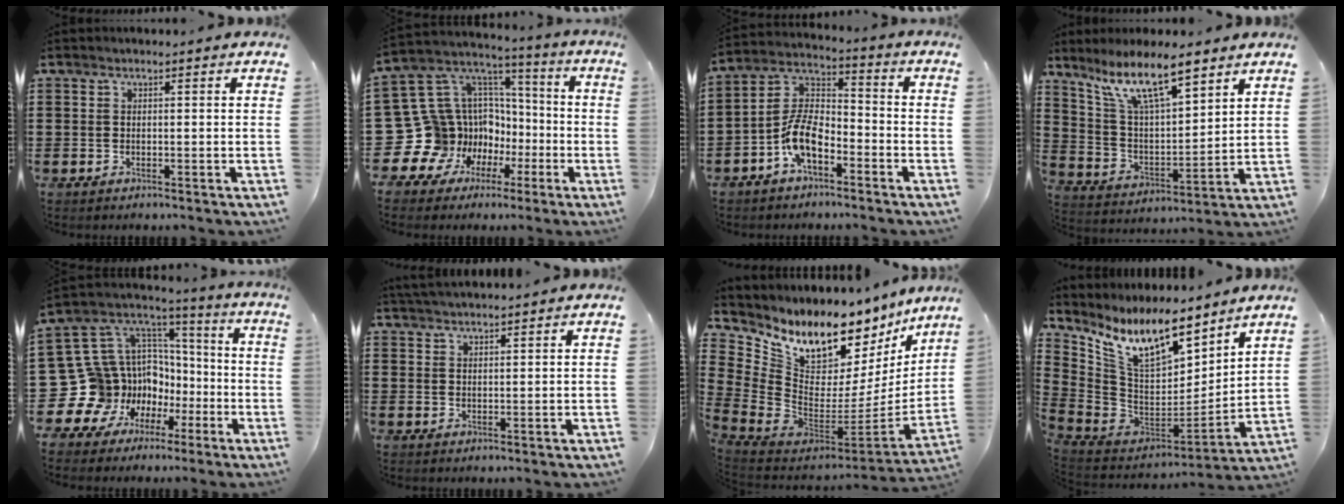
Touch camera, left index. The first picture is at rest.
{"total": 15.5, "force": [-5.1, 14.1, 3.9], "torque": [-0.149, -0.023, -0.046]}
{"total": 8.6, "force": [-4.7, 3.6, 6.3], "torque": [-0.155, -0.002, -0.097]}
{"total": 10.9, "force": [8.1, 2.5, 6.9], "torque": [-0.156, -0.024, 0.147]}
{"total": 14.8, "force": [-5.2, 13.4, 3.5], "torque": [-0.133, -0.028, -0.047]}
{"total": 2.5, "force": [2.5, -0.3, 0.3], "torque": [-0.011, -0.002, 0.049]}
{"total": 9.0, "force": [7.5, 3.9, 3.1], "torque": [-0.085, -0.092, 0.129]}
{"total": 12.8, "force": [9.0, 4.3, 8.1], "torque": [-0.188, -0.058, 0.159]}